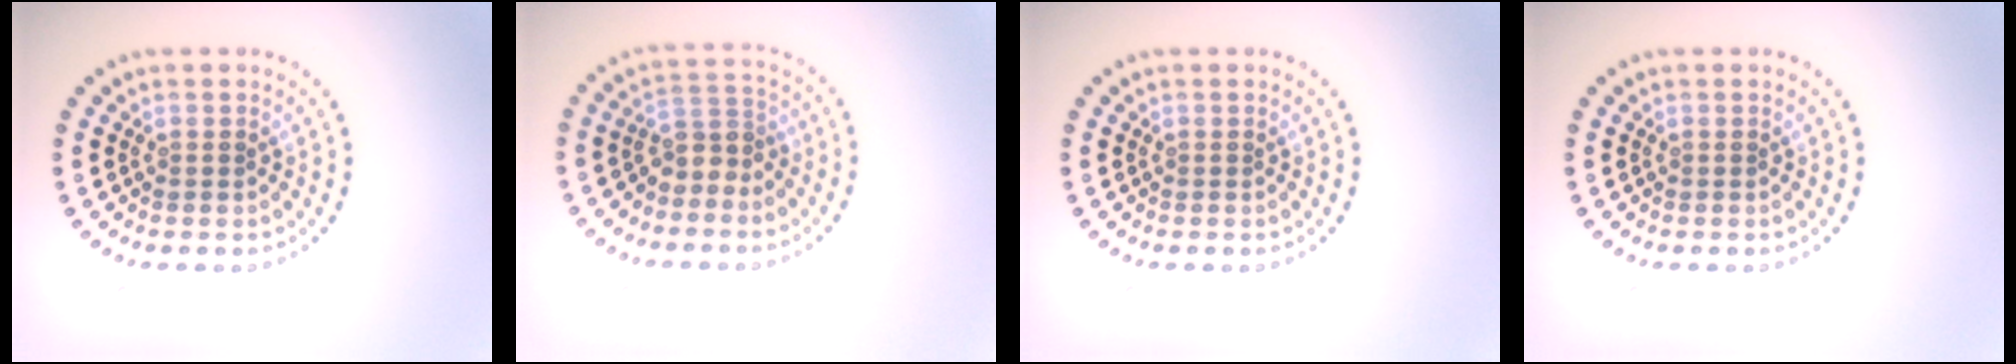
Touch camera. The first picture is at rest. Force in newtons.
{"total": 2.6, "press": 2.1, "slide": 1.6}
{"total": 0.0}
{"total": 0.0}